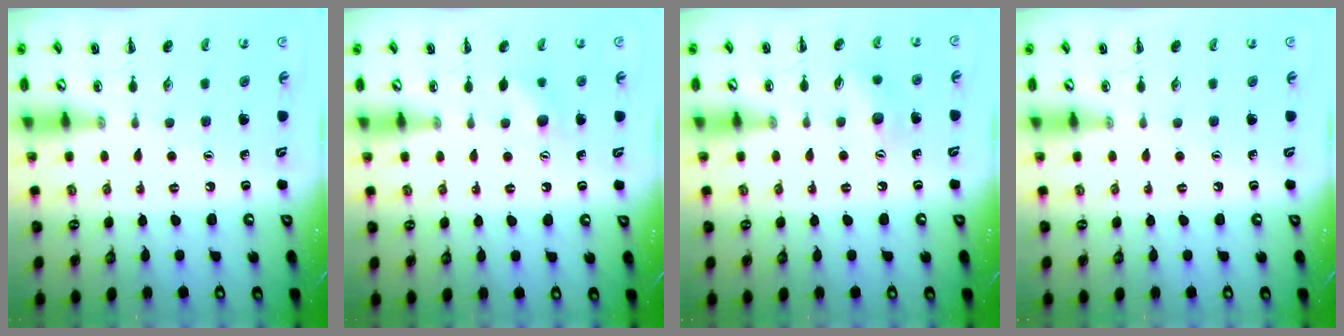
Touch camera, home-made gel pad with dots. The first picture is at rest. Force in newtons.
{"total": 6.1, "press": 5.9, "slide": 1.3}
{"total": 6.8, "press": 6.7, "slide": 1.1}
{"total": 0.0}